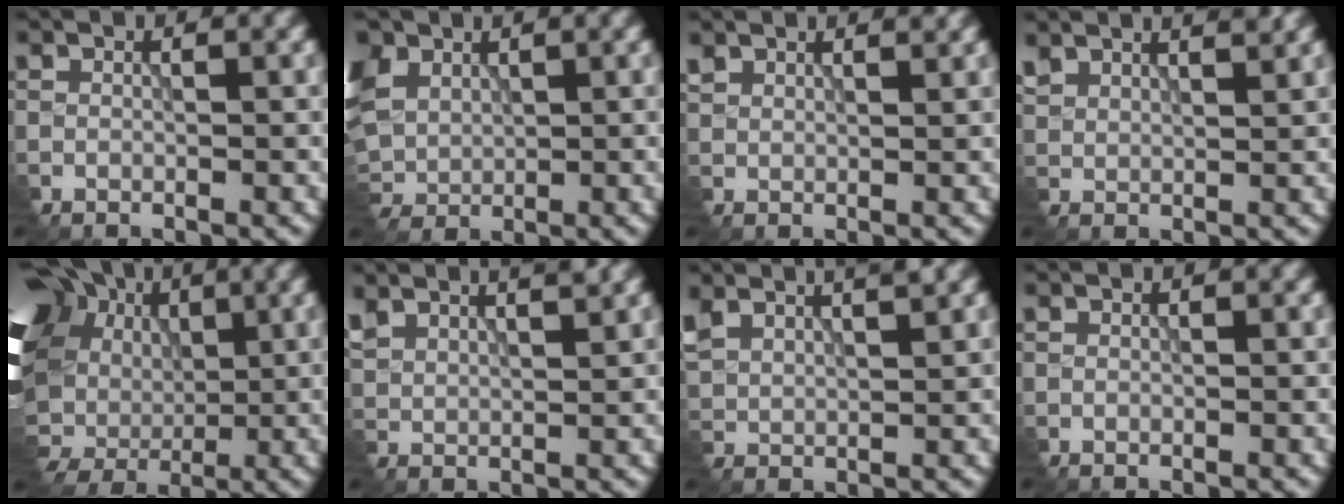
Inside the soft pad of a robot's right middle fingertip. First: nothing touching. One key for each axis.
{"total": 7.2, "fx": 2.6, "fy": 5.1, "fz": 4.3, "tx": -0.149, "ty": 0.013, "tz": 0.052}
{"total": 2.3, "fx": 2.2, "fy": 0.4, "fz": 0.4, "tx": -0.017, "ty": 0.006, "tz": 0.042}
{"total": 3.6, "fx": 3.2, "fy": 0.9, "fz": 1.2, "tx": -0.028, "ty": 0.014, "tz": 0.044}
{"total": 19.6, "fx": 0.8, "fy": 15.6, "fz": 11.9, "tx": -0.269, "ty": 0.014, "tz": 0.004}
{"total": 4.5, "fx": 3.8, "fy": 1.2, "fz": 1.9, "tx": -0.044, "ty": 0.023, "tz": 0.051}
{"total": 4.8, "fx": 3.9, "fy": 1.5, "fz": 2.5, "tx": -0.072, "ty": 0.017, "tz": 0.069}
{"total": 0.0}